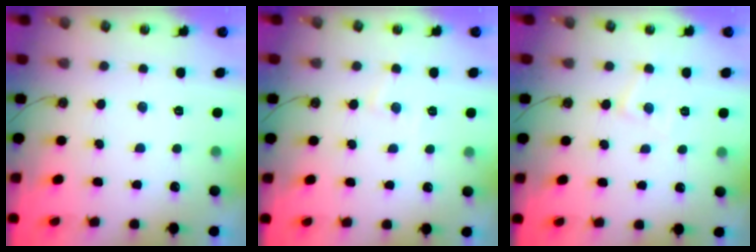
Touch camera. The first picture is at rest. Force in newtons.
{"total": 4.3, "press": 4.2, "slide": 0.7}
{"total": 6.8, "press": 6.7, "slide": 0.7}